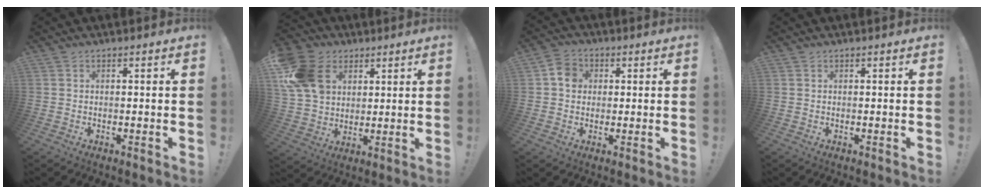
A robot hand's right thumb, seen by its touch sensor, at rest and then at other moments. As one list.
[{"total": 16.9, "force": [6.2, 13.0, 9.0], "torque": [-0.146, -0.019, 0.124]}, {"total": 6.4, "force": [1.2, 5.5, 3.0], "torque": [-0.034, 0.007, 0.023]}, {"total": 0.0}]